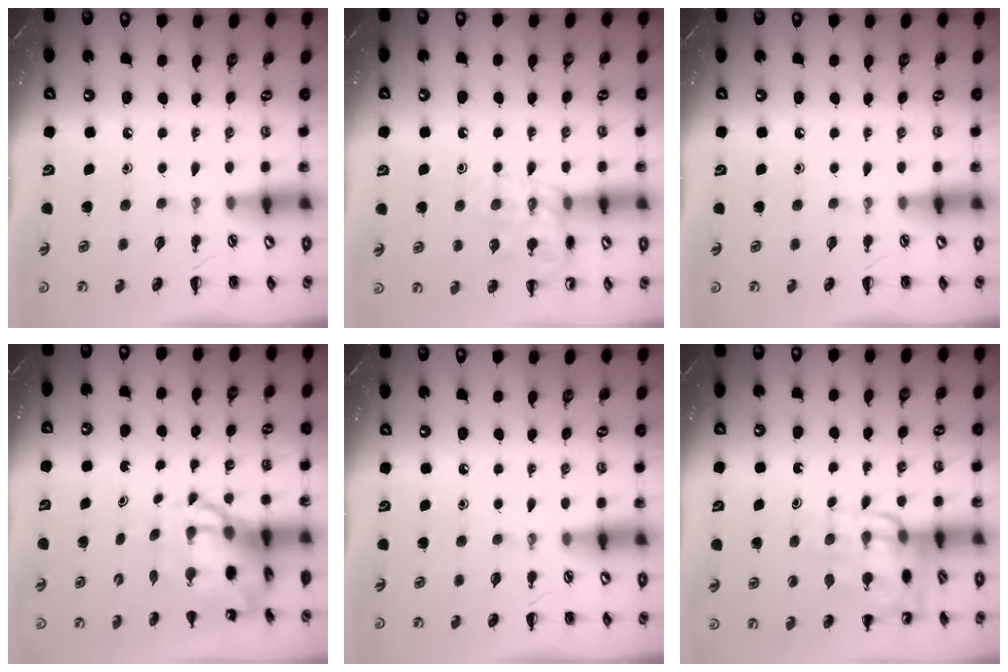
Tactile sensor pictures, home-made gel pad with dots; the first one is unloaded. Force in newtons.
{"total": 13.9, "press": 13.9, "slide": 1.3}
{"total": 0.0}
{"total": 7.5, "press": 7.2, "slide": 2.0}
{"total": 0.0}
{"total": 11.3, "press": 11.2, "slide": 1.8}